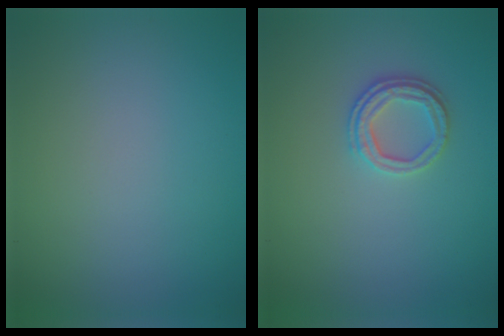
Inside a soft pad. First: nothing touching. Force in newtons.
{"total": 2.5, "press": 2.3, "slide": 0.9}